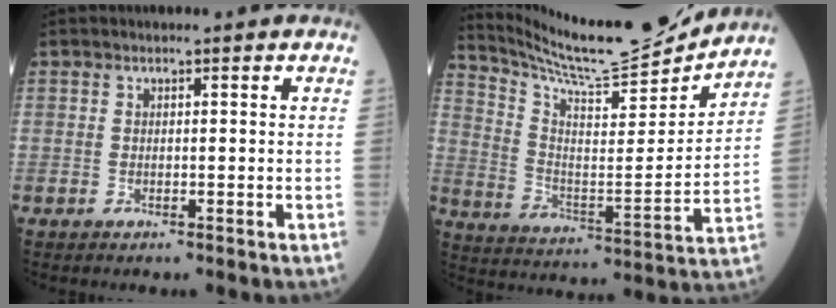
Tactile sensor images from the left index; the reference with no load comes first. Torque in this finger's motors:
{"motor_torque": [-0.23, -0.42, 0.23, 0.05]}